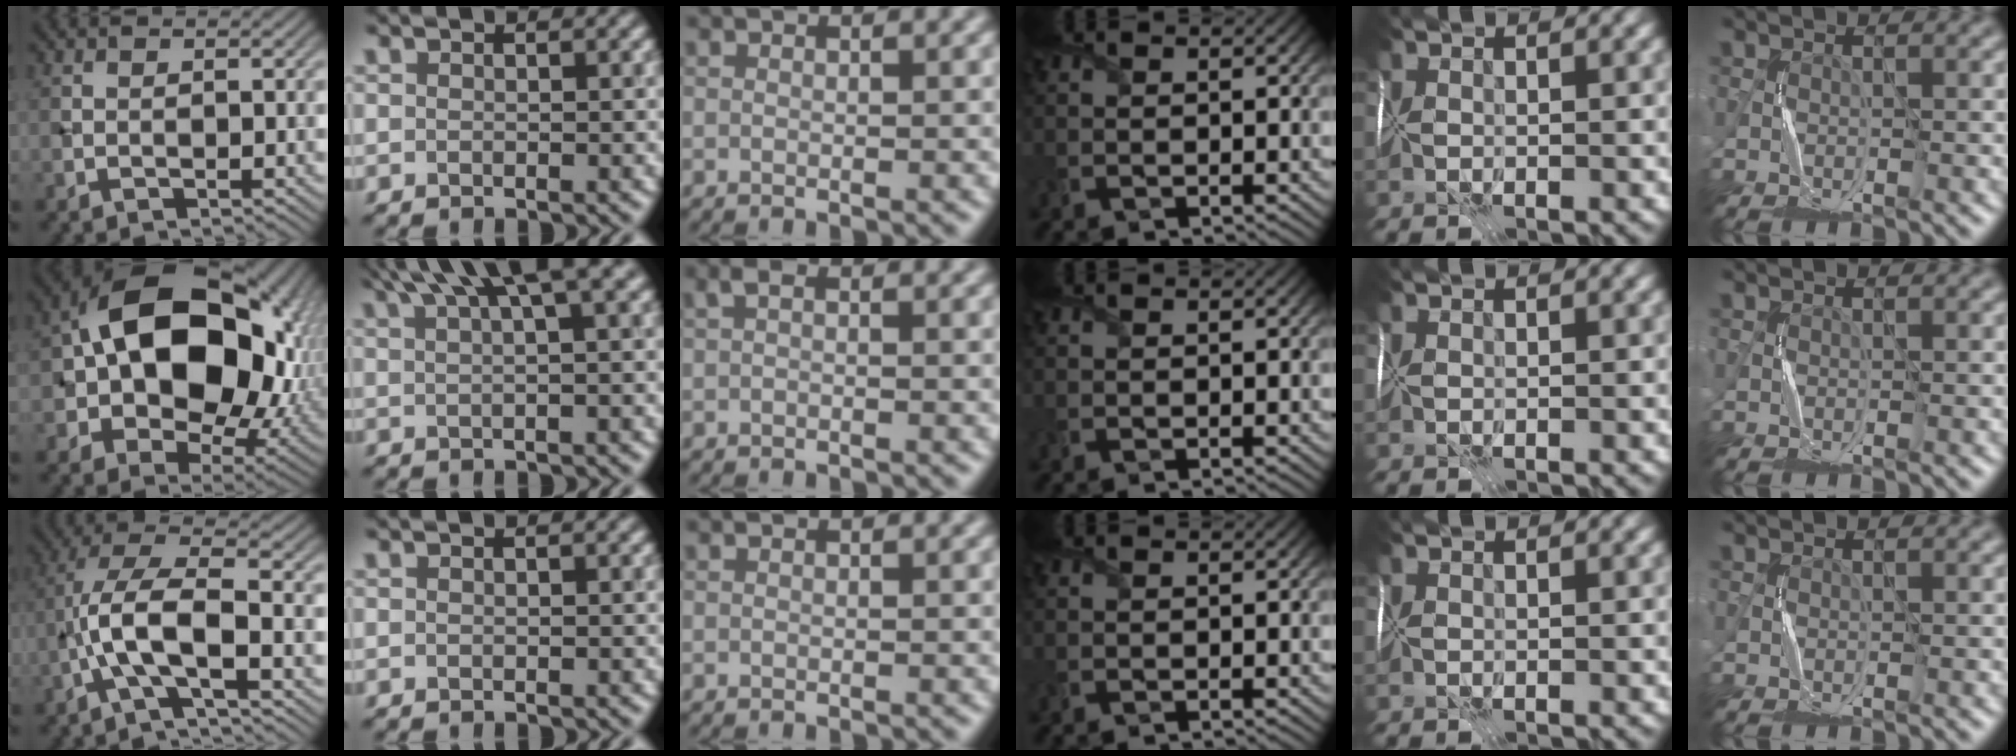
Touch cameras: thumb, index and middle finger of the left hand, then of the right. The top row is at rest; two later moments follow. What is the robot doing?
{"motion": "fold", "object": "wrapping paper"}